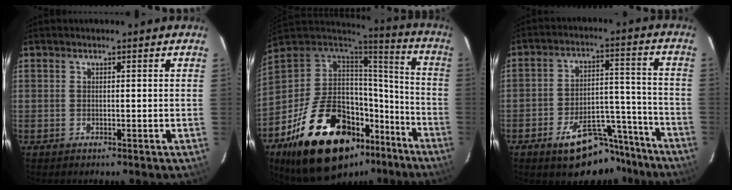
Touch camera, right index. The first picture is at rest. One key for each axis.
{"total": 32.5, "fx": -18.5, "fy": 16.1, "fz": 21.3, "tx": -0.388, "ty": -0.005, "tz": -0.268}
{"total": 14.4, "fx": -11.1, "fy": 6.2, "fz": 6.9, "tx": -0.112, "ty": 0.038, "tz": -0.144}